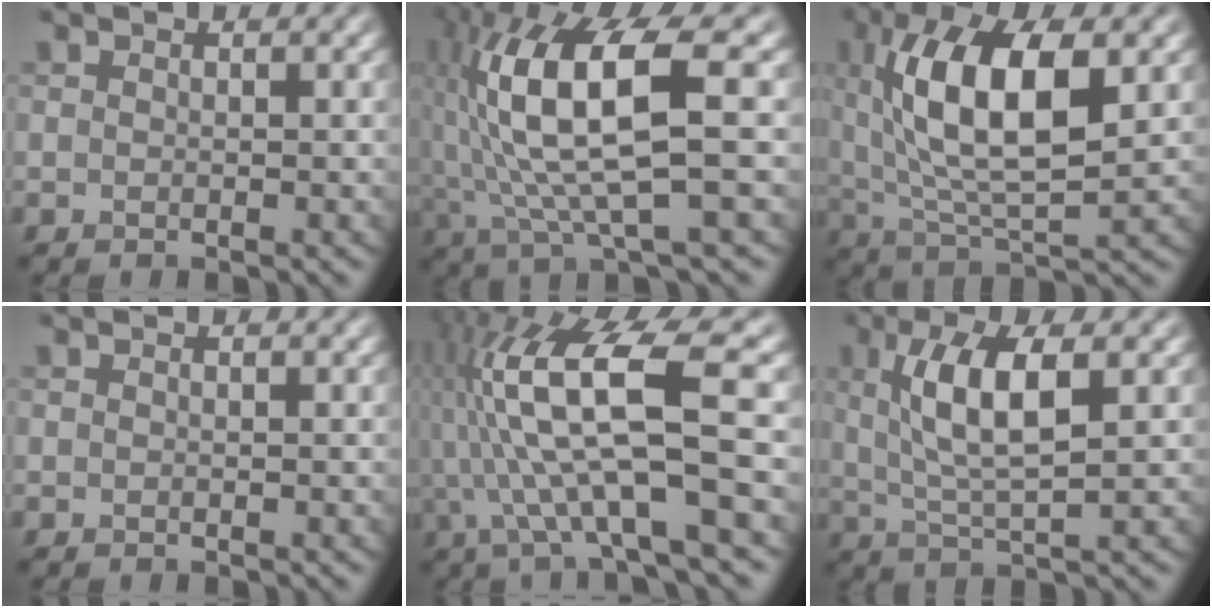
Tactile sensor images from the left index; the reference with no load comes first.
{"total": 11.9, "force": [1.0, 2.8, 11.6], "torque": [-0.222, 0.011, 0.021]}
{"total": 11.1, "force": [2.6, 4.2, 9.9], "torque": [-0.179, 0.006, 0.045]}
{"total": 0.0}
{"total": 12.7, "force": [0.1, 2.8, 12.4], "torque": [-0.230, 0.019, 0.007]}
{"total": 6.6, "force": [1.5, 1.9, 6.1], "torque": [-0.115, 0.005, 0.029]}